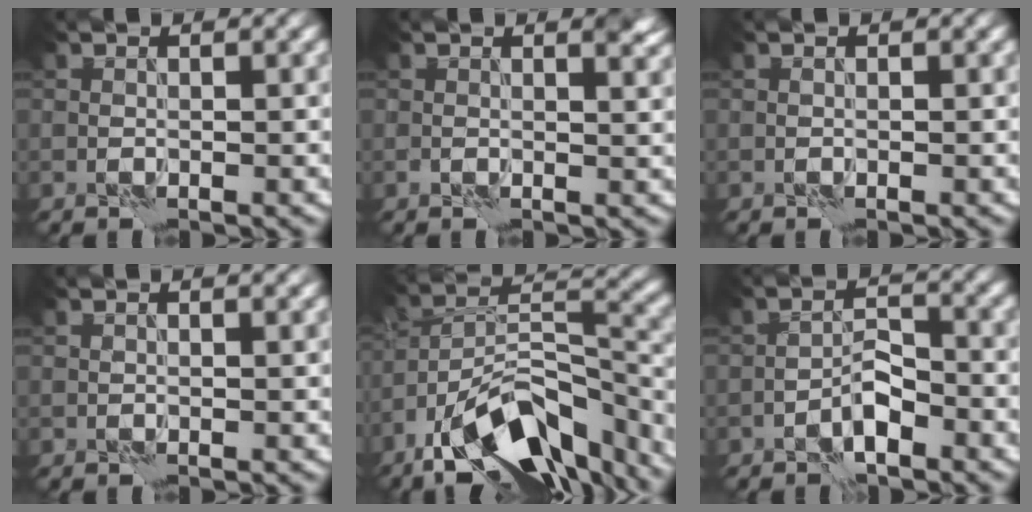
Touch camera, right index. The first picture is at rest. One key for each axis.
{"total": 1.9, "fx": 0.6, "fy": 0.7, "fz": 1.7, "tx": -0.020, "ty": -0.003, "tz": 0.008}
{"total": 0.0}
{"total": 1.0, "fx": 0.8, "fy": 0.2, "fz": 0.6, "tx": -0.009, "ty": 0.001, "tz": 0.009}
{"total": 14.1, "fx": -10.0, "fy": 5.4, "fz": 8.5, "tx": -0.156, "ty": 0.014, "tz": -0.159}
{"total": 2.5, "fx": -1.6, "fy": 0.8, "fz": 1.8, "tx": -0.028, "ty": 0.010, "tz": -0.033}